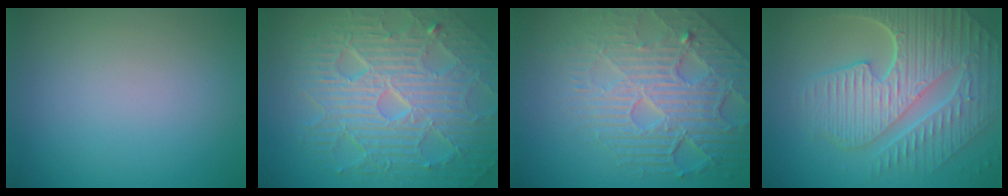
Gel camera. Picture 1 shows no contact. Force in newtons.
{"total": 10.3, "press": 6.6, "slide": 7.9}
{"total": 7.0, "press": 5.5, "slide": 4.4}
{"total": 9.5, "press": 6.4, "slide": 7.1}